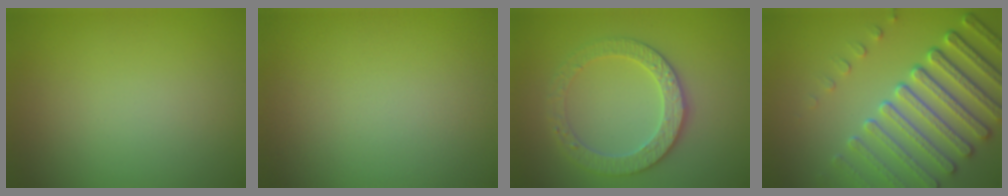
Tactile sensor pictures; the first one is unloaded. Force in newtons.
{"total": 0.0}
{"total": 3.6, "press": 3.5, "slide": 0.9}
{"total": 7.5, "press": 5.6, "slide": 5.0}